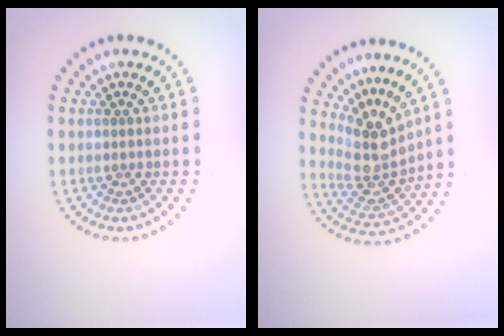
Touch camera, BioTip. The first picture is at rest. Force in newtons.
{"total": 4.0, "press": 2.9, "slide": 2.8}